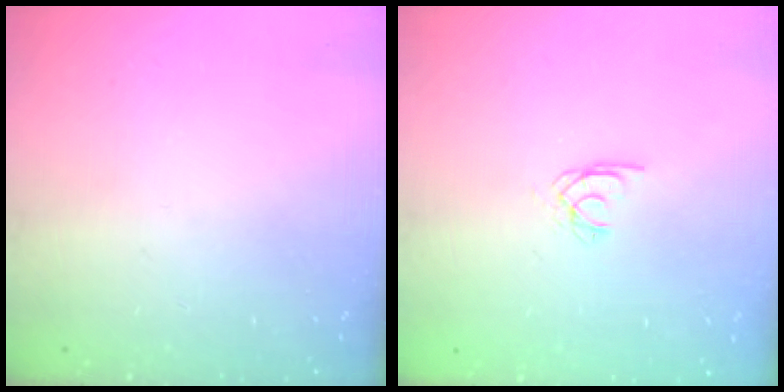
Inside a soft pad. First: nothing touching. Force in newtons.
{"total": 2.0, "press": 2.0, "slide": 0.4}